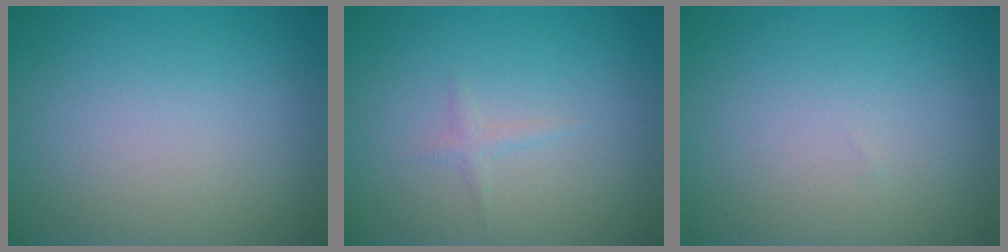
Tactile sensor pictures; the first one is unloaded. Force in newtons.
{"total": 0.8, "press": 0.8, "slide": 0.1}
{"total": 0.0}